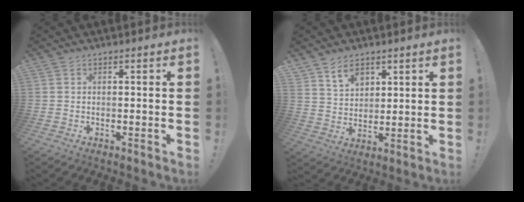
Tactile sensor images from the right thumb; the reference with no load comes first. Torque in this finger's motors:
{"motor_torque": [-0.04, -0.04, -0.29, 0.58, 0.10]}